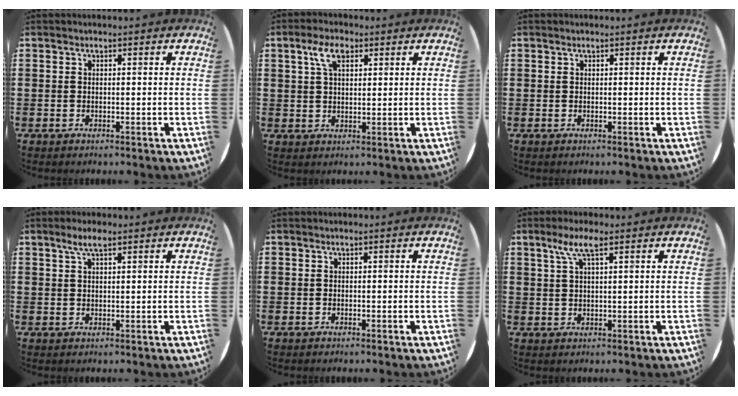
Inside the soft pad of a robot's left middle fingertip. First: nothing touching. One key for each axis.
{"total": 4.6, "fx": 2.6, "fy": 2.3, "fz": 3.1, "tx": -0.070, "ty": 0.011, "tz": 0.046}
{"total": 0.0}
{"total": 2.8, "fx": 1.9, "fy": 0.7, "fz": 2.0, "tx": -0.042, "ty": 0.005, "tz": 0.033}
{"total": 0.0}
{"total": 4.2, "fx": 2.4, "fy": 1.0, "fz": 3.3, "tx": -0.070, "ty": 0.008, "tz": 0.040}